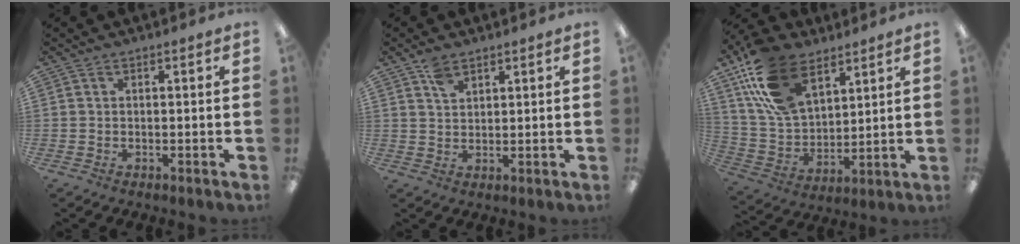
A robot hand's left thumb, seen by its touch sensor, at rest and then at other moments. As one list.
[{"total": 4.0, "force": [2.9, 2.2, 1.8], "torque": [-0.027, -0.008, 0.053]}, {"total": 20.5, "force": [11.6, 12.1, 11.8], "torque": [-0.251, -0.034, 0.218]}]